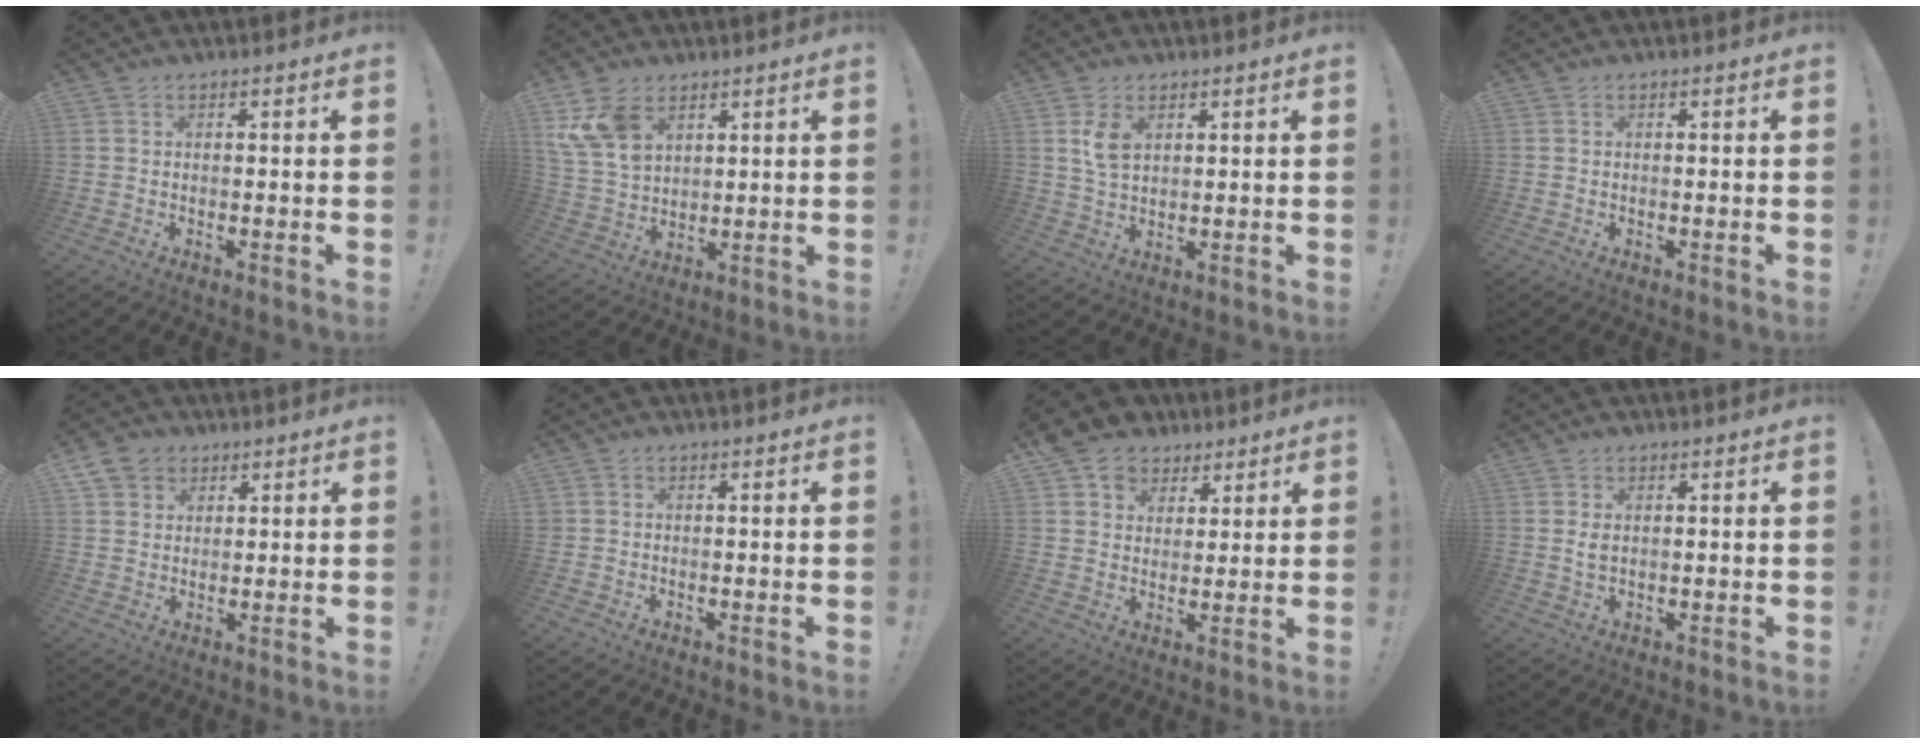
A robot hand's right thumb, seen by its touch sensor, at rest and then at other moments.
{"total": 10.7, "force": [5.8, 7.1, 5.5], "torque": [-0.127, -0.018, 0.117]}
{"total": 5.8, "force": [2.3, 3.6, 3.9], "torque": [-0.066, -0.010, 0.041]}
{"total": 0.0}
{"total": 6.6, "force": [3.7, 5.2, 1.7], "torque": [-0.029, -0.015, 0.074]}
{"total": 0.9, "force": [-0.1, 0.9, 0.0], "torque": [-0.002, 0.001, -0.001]}
{"total": 9.3, "force": [5.1, 7.5, 2.0], "torque": [-0.033, -0.023, 0.104]}
{"total": 2.1, "force": [0.7, 1.2, 1.6], "torque": [-0.032, 0.002, 0.012]}